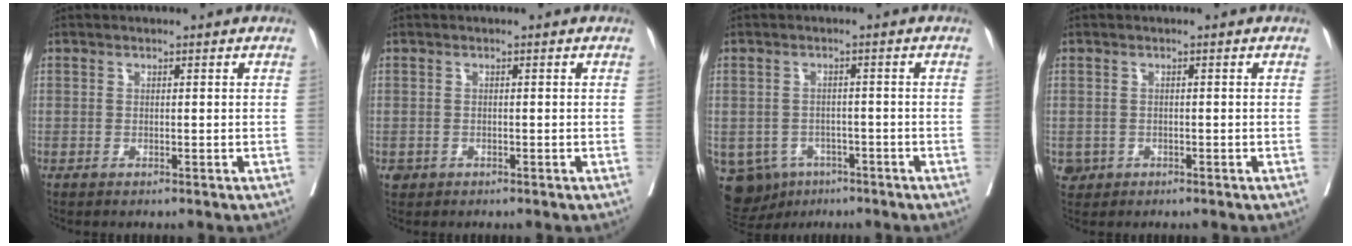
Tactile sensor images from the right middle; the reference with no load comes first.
{"total": 0.7, "force": [-0.3, 0.6, 0.1], "torque": [-0.004, 0.003, 0.000]}
{"total": 9.5, "force": [-4.8, 7.8, 2.6], "torque": [-0.067, 0.003, -0.059]}
{"total": 1.7, "force": [-0.6, 1.6, 0.2], "torque": [-0.002, 0.006, -0.002]}